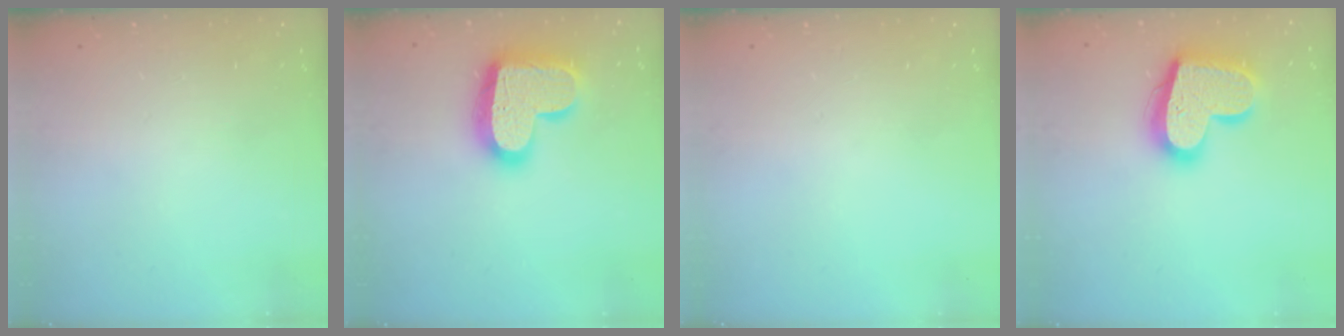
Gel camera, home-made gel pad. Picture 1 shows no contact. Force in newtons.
{"total": 19.5, "press": 19.5, "slide": 1.4}
{"total": 0.0}
{"total": 20.1, "press": 20.0, "slide": 1.7}